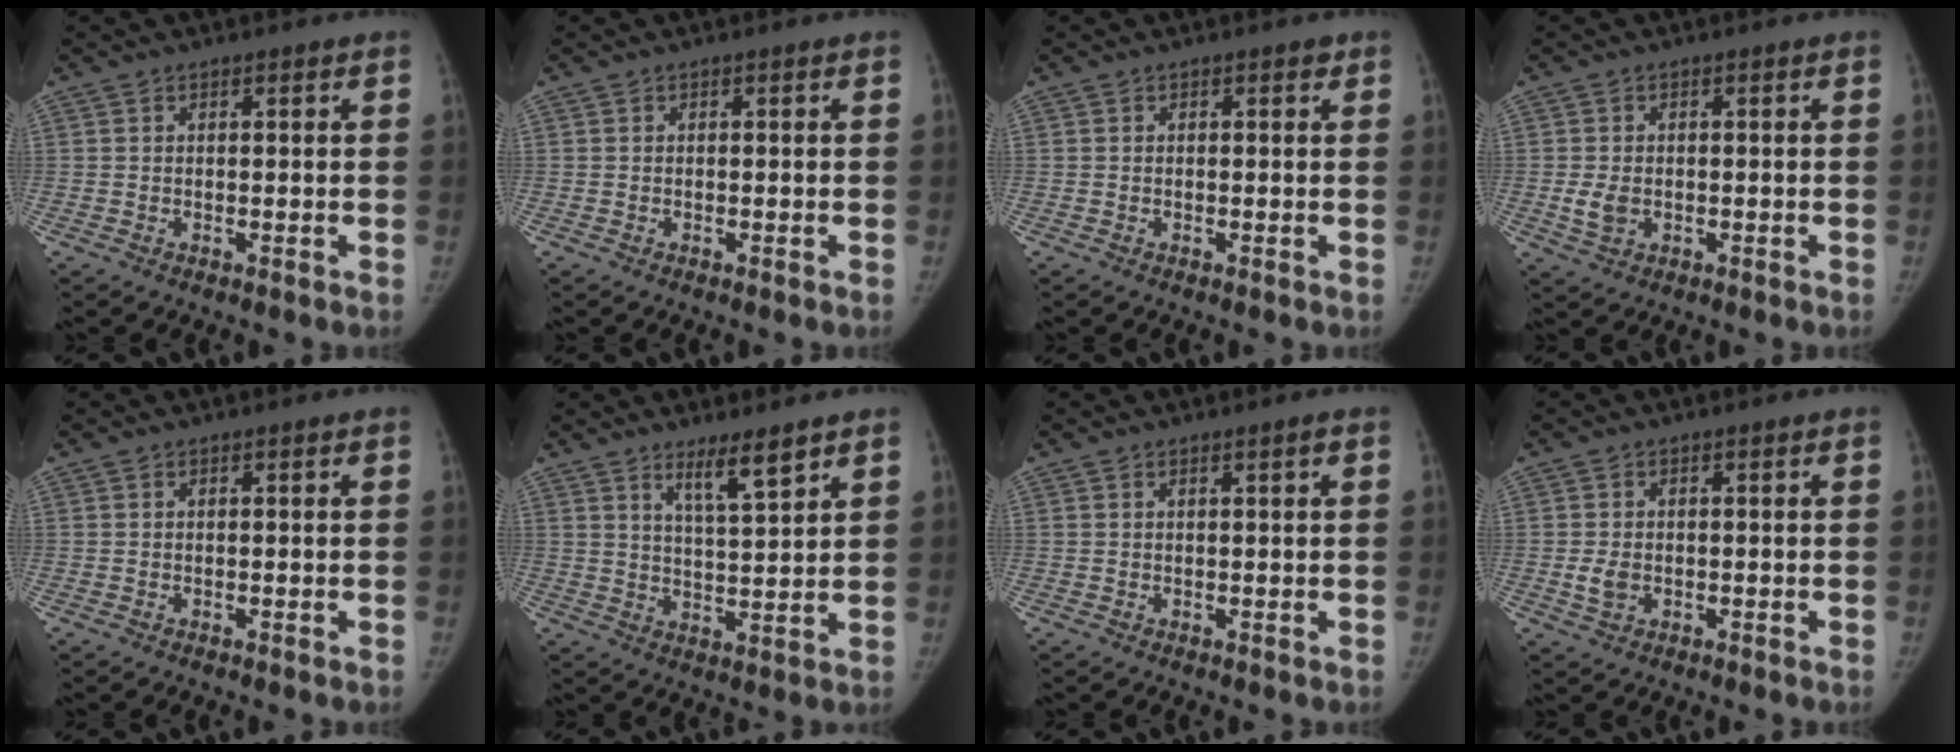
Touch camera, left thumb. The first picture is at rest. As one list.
[{"total": 0.0}, {"total": 0.7, "force": [0.4, 0.4, 0.4], "torque": [-0.001, -0.001, 0.002]}, {"total": 3.2, "force": [-0.6, 2.3, 2.2], "torque": [-0.042, -0.003, -0.007]}, {"total": 0.0}, {"total": 6.4, "force": [4.6, 0.7, 4.4], "torque": [-0.070, -0.037, 0.080]}, {"total": 0.8, "force": [0.4, -0.1, 0.7], "torque": [-0.013, -0.001, 0.008]}, {"total": 2.8, "force": [-0.6, 2.0, 1.8], "torque": [-0.033, -0.001, -0.009]}]